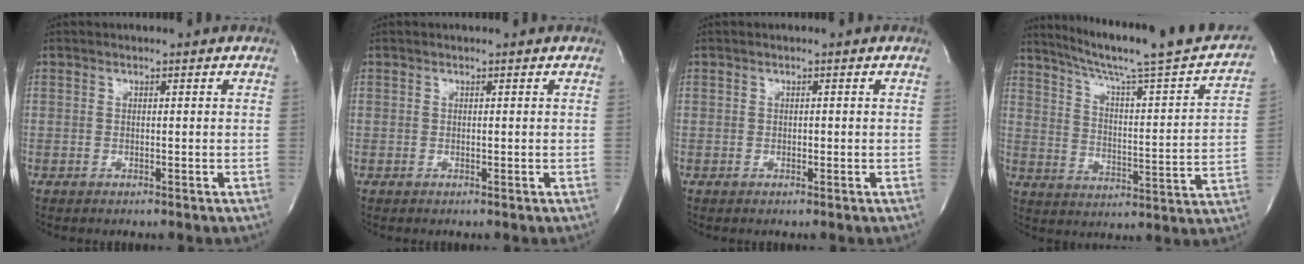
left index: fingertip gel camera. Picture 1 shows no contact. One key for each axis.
{"total": 0.0}
{"total": 0.0}
{"total": 23.4, "fx": 20.2, "fy": 1.0, "fz": 11.8, "tx": -0.177, "ty": -0.030, "tz": 0.268}